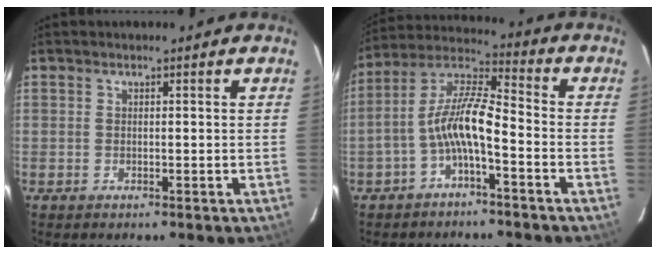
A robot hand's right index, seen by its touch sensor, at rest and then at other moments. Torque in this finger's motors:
{"motor_torque": [1.32, -0.82, 0.92, 0.21]}